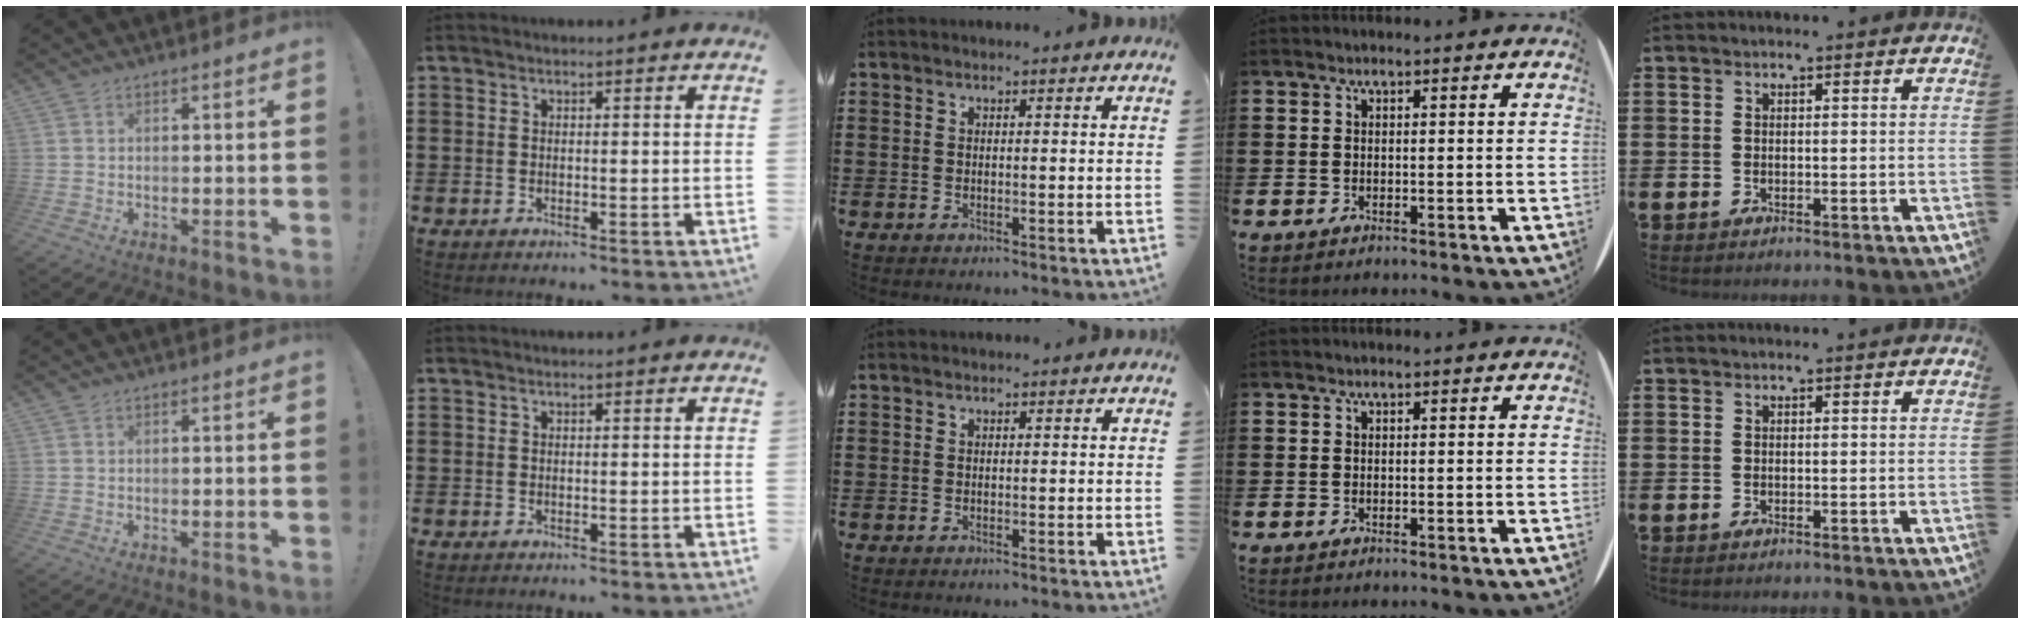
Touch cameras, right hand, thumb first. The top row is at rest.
{}